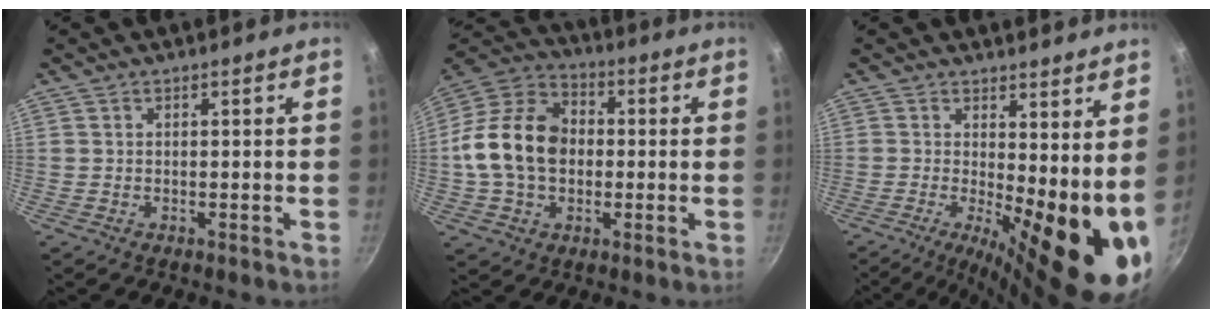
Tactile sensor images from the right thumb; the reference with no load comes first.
{"total": 16.4, "force": [-0.4, 12.1, 11.0], "torque": [-0.176, 0.032, -0.024]}
{"total": 15.9, "force": [-0.3, 5.6, 14.9], "torque": [-0.180, -0.020, 0.003]}